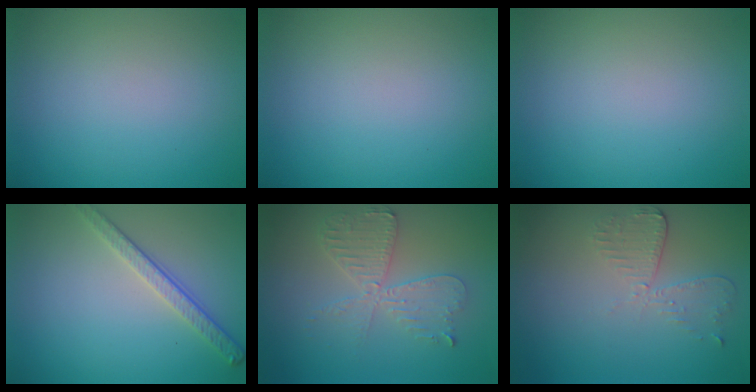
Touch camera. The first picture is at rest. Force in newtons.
{"total": 0.0}
{"total": 0.0}
{"total": 2.8, "press": 2.5, "slide": 1.2}
{"total": 4.1, "press": 3.6, "slide": 1.9}
{"total": 2.7, "press": 2.4, "slide": 1.2}